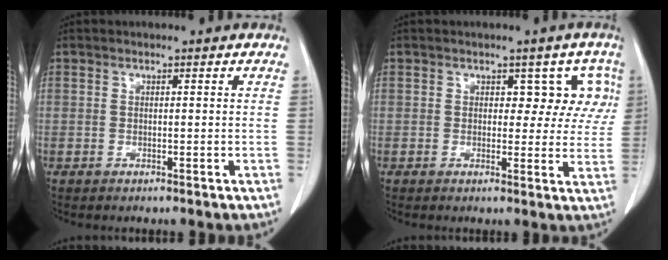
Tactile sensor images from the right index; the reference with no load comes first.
{"total": 5.5, "force": [1.8, 3.6, 3.7], "torque": [-0.013, 0.018, 0.015]}